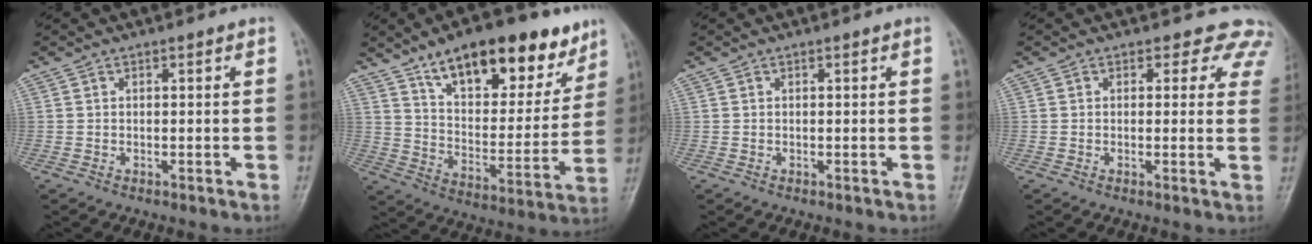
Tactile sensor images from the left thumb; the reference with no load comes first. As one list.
[{"total": 22.1, "force": [14.3, 9.8, 13.8], "torque": [-0.155, -0.052, 0.228]}, {"total": 0.0}, {"total": 7.0, "force": [5.7, 3.9, 0.7], "torque": [0.044, -0.019, 0.033]}]